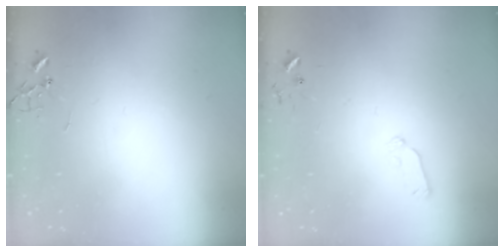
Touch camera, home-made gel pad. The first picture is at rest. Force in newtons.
{"total": 5.9, "press": 5.9, "slide": 0.8}